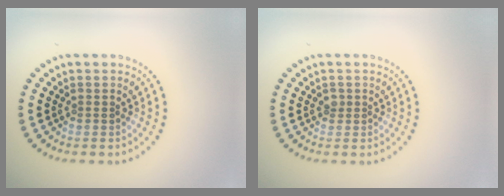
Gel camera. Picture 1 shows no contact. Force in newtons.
{"total": 0.7, "press": 0.5, "slide": 0.5}